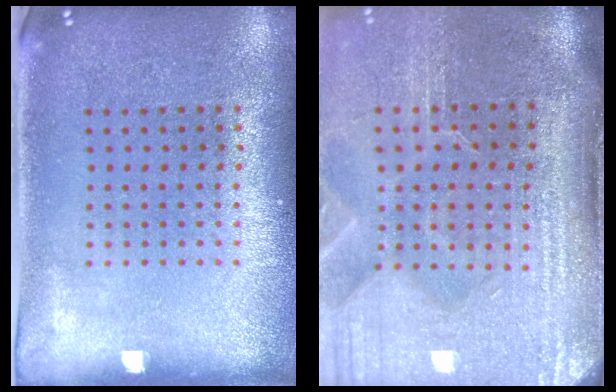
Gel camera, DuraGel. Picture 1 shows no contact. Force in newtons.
{"total": 5.0, "press": 4.2, "slide": 2.7}